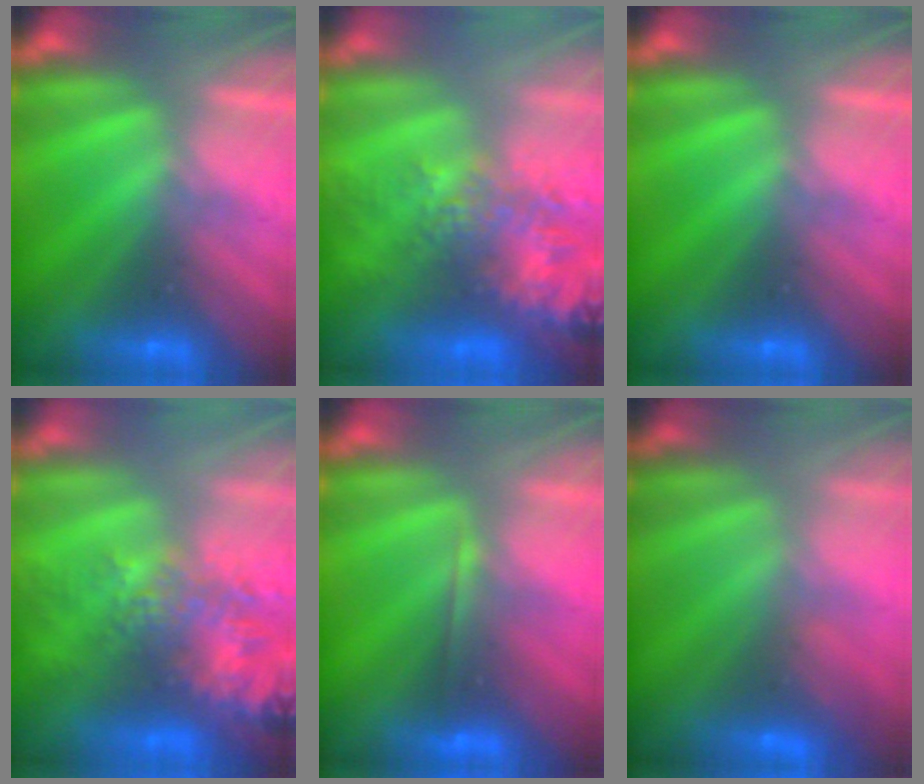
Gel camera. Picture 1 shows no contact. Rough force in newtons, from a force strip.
{"total": 6.9}
{"total": 0.0}
{"total": 6.9}
{"total": 2.0}
{"total": 2.9}